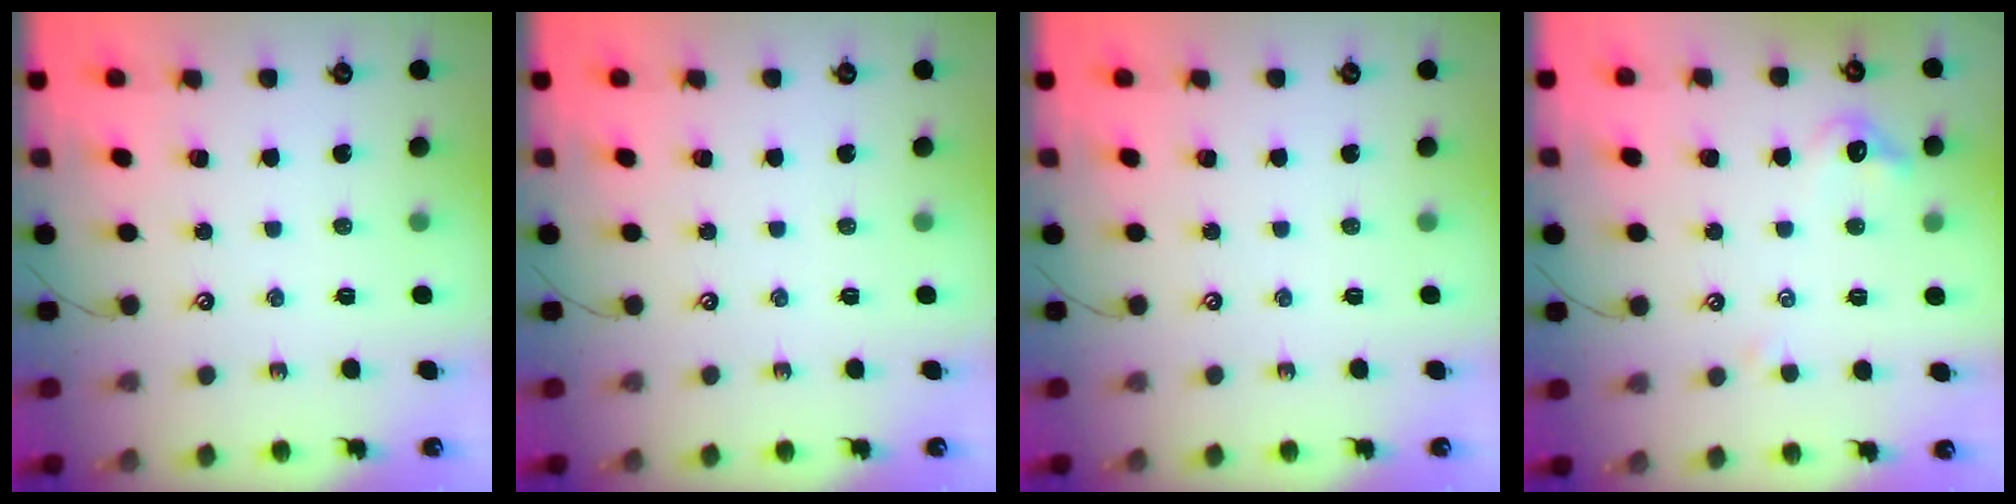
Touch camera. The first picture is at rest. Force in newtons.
{"total": 0.0}
{"total": 0.0}
{"total": 0.8, "press": 0.2, "slide": 0.7}